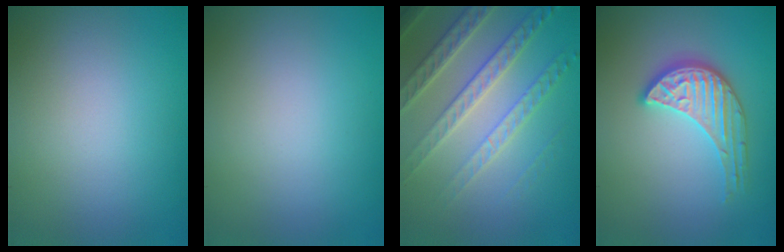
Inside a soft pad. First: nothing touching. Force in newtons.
{"total": 0.0}
{"total": 6.6, "press": 4.7, "slide": 4.5}
{"total": 3.5, "press": 3.3, "slide": 1.3}